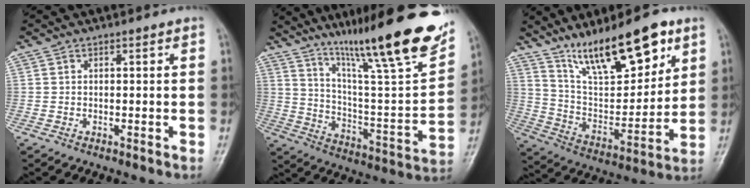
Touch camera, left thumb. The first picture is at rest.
{"total": 27.4, "force": [18.6, 3.8, 19.8], "torque": [-0.283, -0.071, 0.294]}
{"total": 18.9, "force": [12.4, 6.2, 12.8], "torque": [-0.173, -0.059, 0.226]}